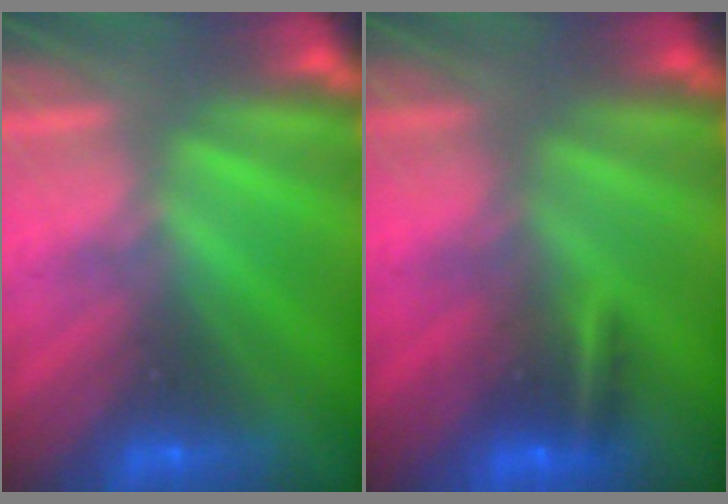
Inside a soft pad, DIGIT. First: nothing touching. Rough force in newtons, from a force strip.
{"total": 8.6}